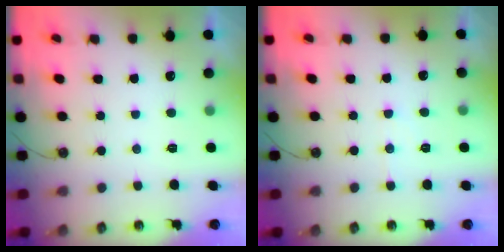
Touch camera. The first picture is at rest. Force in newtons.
{"total": 4.5, "press": 4.5, "slide": 0.2}